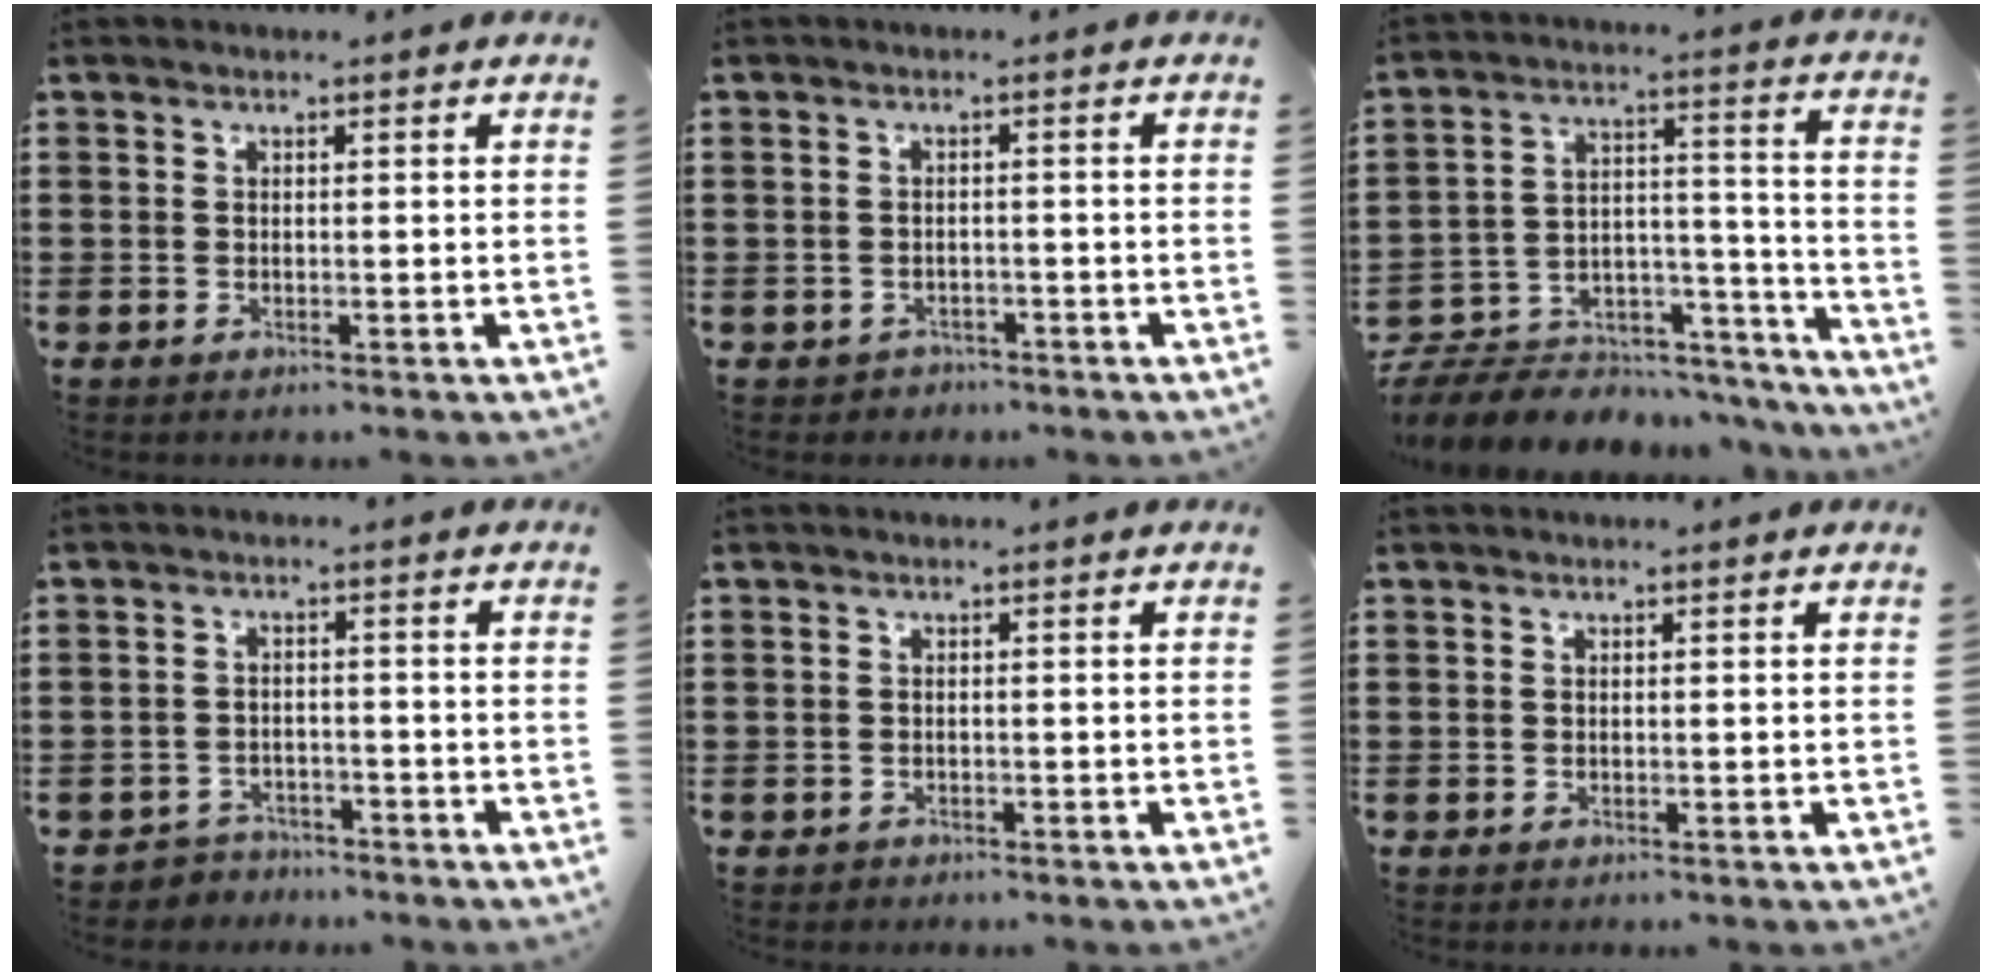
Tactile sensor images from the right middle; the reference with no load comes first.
{"total": 1.4, "force": [-1.2, 0.7, -0.2], "torque": [-0.003, 0.003, -0.029]}
{"total": 7.7, "force": [-6.9, 2.9, 1.4], "torque": [-0.026, 0.012, -0.134]}
{"total": 2.8, "force": [-2.6, 0.9, -0.4], "torque": [-0.002, 0.002, -0.060]}
{"total": 0.9, "force": [-0.7, 0.6, -0.1], "torque": [0.001, 0.004, -0.017]}
{"total": 0.0}